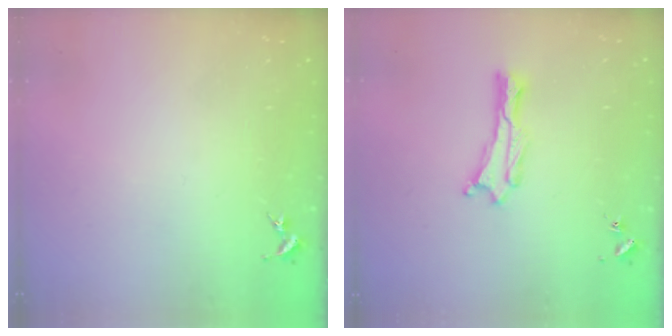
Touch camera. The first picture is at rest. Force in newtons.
{"total": 0.8, "press": 0.7, "slide": 0.2}